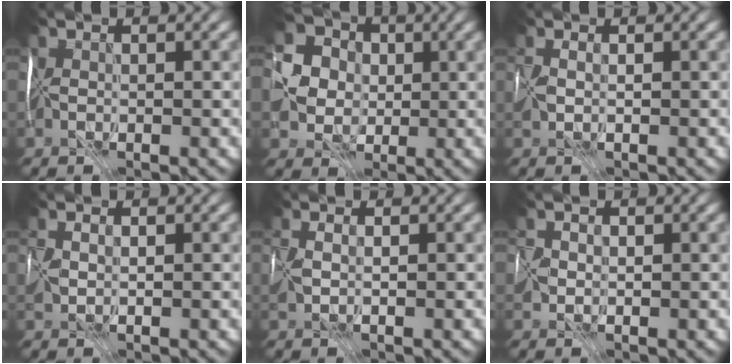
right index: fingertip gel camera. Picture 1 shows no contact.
{"total": 4.4, "force": [0.3, 4.2, 1.5], "torque": [-0.035, 0.002, 0.009]}
{"total": 0.7, "force": [0.3, -0.4, -0.4], "torque": [0.011, -0.002, 0.014]}
{"total": 0.6, "force": [0.6, 0.2, -0.1], "torque": [0.010, 0.002, 0.023]}
{"total": 0.7, "force": [0.6, -0.3, -0.2], "torque": [0.011, 0.006, 0.019]}
{"total": 0.7, "force": [0.3, 0.2, -0.7], "torque": [0.027, 0.003, 0.010]}